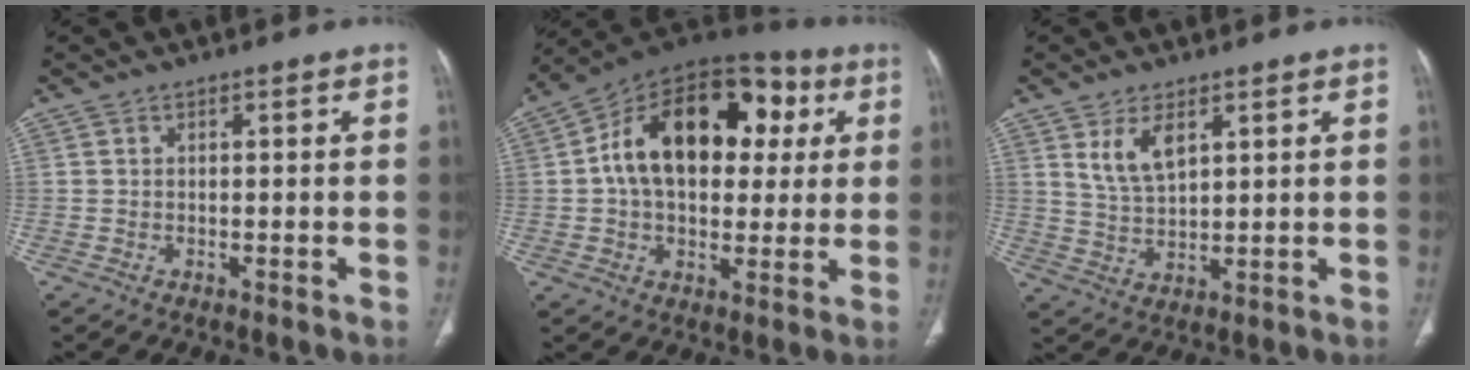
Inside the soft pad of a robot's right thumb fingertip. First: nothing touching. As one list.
[{"total": 23.1, "force": [4.2, 14.8, 17.2], "torque": [-0.243, 0.026, 0.057]}, {"total": 6.3, "force": [3.2, 3.0, 4.6], "torque": [-0.082, -0.018, 0.071]}]